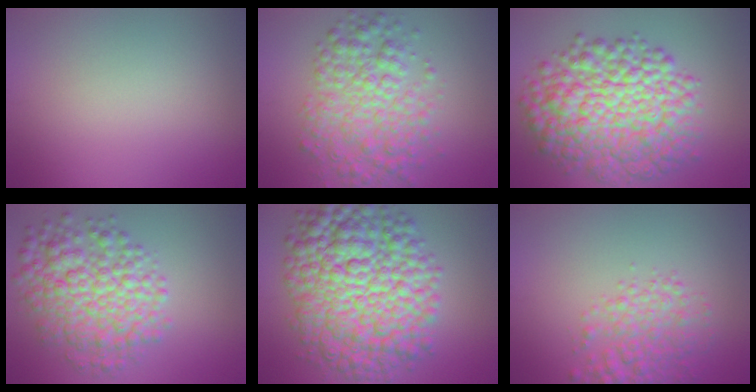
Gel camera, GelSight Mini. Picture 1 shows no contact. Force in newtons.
{"total": 6.2, "press": 6.2, "slide": 0.0}
{"total": 11.4, "press": 11.4, "slide": 0.2}
{"total": 7.5, "press": 7.5, "slide": 0.1}
{"total": 14.3, "press": 14.3, "slide": 0.3}
{"total": 4.4, "press": 4.4, "slide": 0.2}